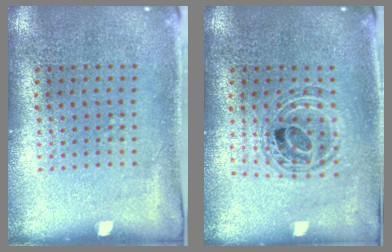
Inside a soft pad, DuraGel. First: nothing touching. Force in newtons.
{"total": 0.9, "press": 0.9, "slide": 0.2}